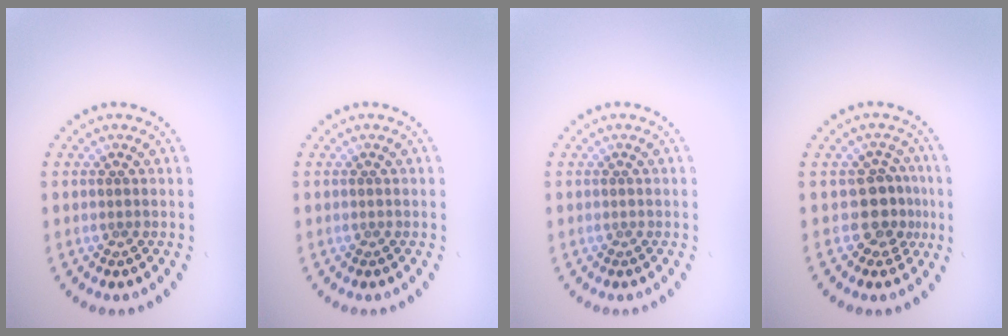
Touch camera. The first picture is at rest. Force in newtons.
{"total": 0.0}
{"total": 0.0}
{"total": 2.9, "press": 2.4, "slide": 1.6}